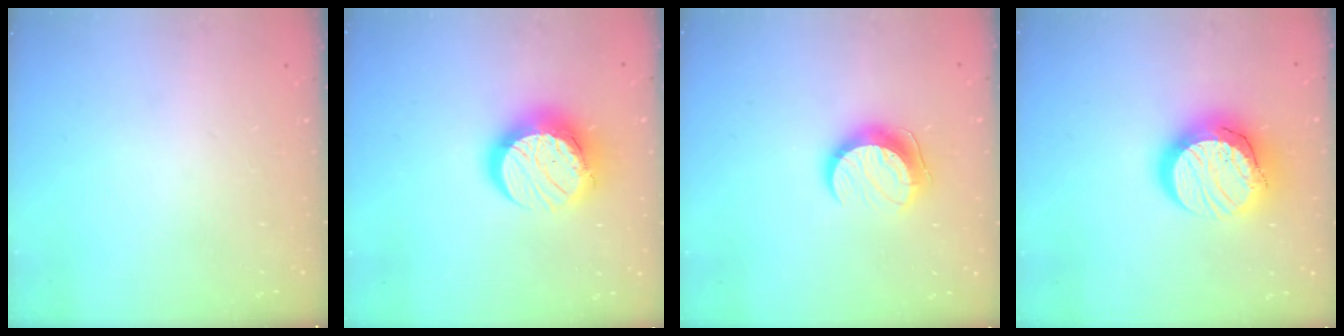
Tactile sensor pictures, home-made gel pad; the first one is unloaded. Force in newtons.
{"total": 16.1, "press": 16.0, "slide": 1.3}
{"total": 11.2, "press": 11.2, "slide": 1.0}
{"total": 16.3, "press": 16.2, "slide": 1.1}